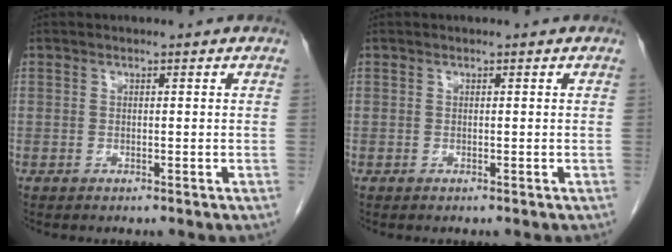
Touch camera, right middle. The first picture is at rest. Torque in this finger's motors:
{"motor_torque": [0.34, -0.13, -0.01, 0.00]}